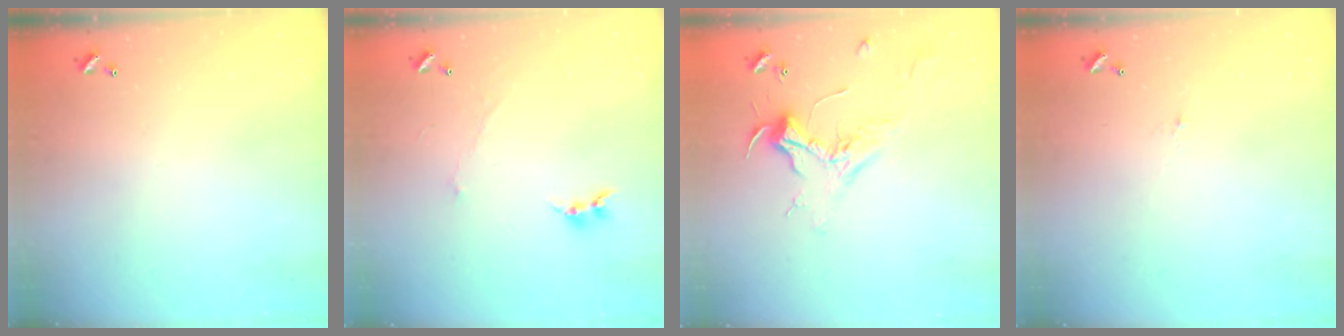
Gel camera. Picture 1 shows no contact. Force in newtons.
{"total": 0.0}
{"total": 2.4, "press": 2.3, "slide": 0.8}
{"total": 0.8, "press": 0.7, "slide": 0.5}